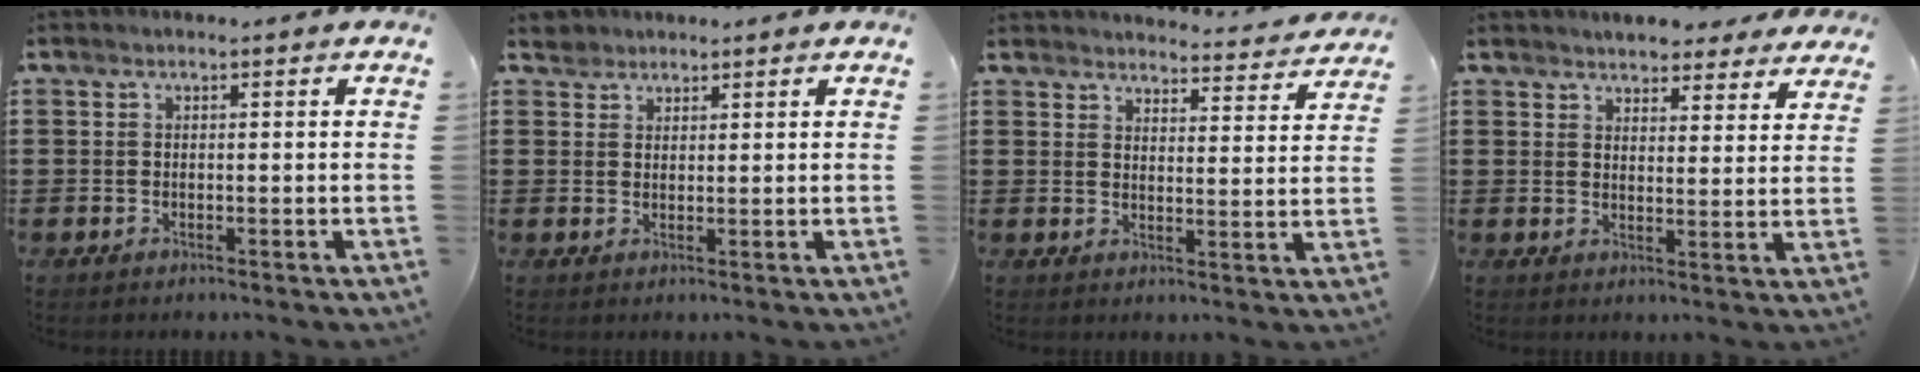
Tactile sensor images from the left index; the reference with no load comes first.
{"total": 2.2, "force": [1.8, 1.2, -0.1], "torque": [0.003, 0.005, 0.034]}
{"total": 3.8, "force": [3.8, 0.1, 0.0], "torque": [-0.009, -0.030, 0.065]}
{"total": 4.2, "force": [4.1, 0.6, 0.2], "torque": [-0.012, -0.017, 0.076]}